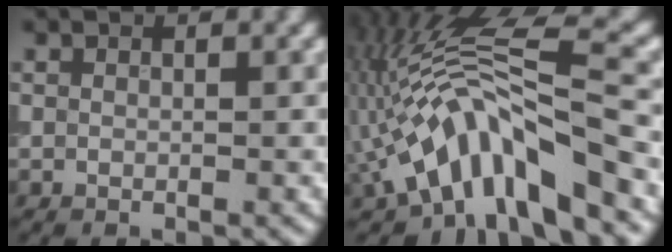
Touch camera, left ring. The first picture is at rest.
{"total": 11.3, "force": [-4.3, 3.6, 9.9], "torque": [-0.169, 0.020, -0.080]}